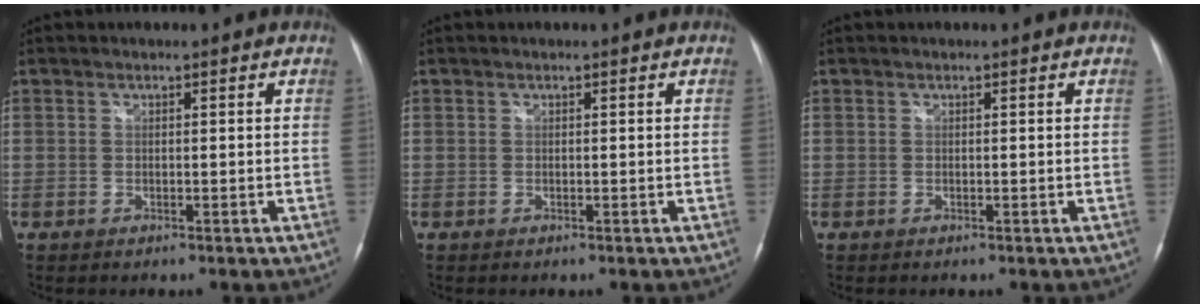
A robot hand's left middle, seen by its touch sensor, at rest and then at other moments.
{"total": 0.0}
{"total": 0.0}